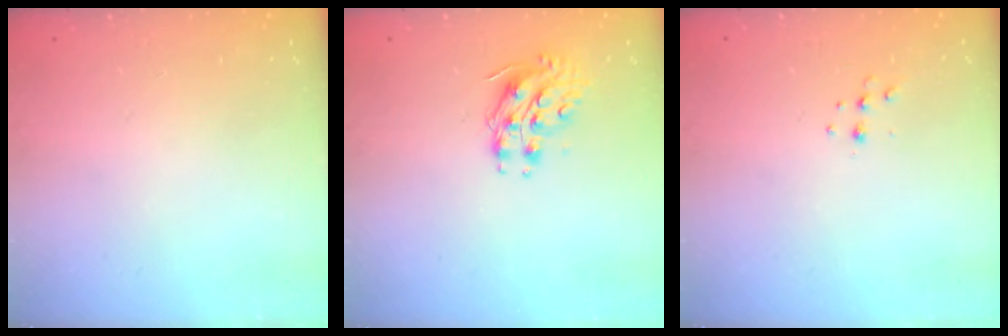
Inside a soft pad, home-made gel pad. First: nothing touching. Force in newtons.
{"total": 8.9, "press": 8.9, "slide": 0.7}
{"total": 3.8, "press": 3.7, "slide": 0.7}